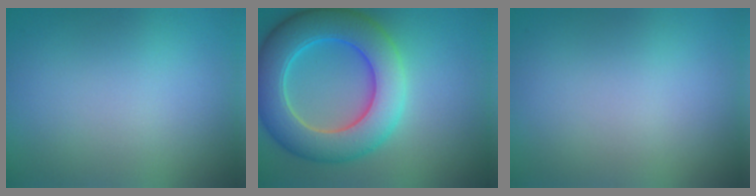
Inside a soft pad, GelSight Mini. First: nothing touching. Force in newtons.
{"total": 9.4, "press": 9.4, "slide": 0.3}
{"total": 0.0}